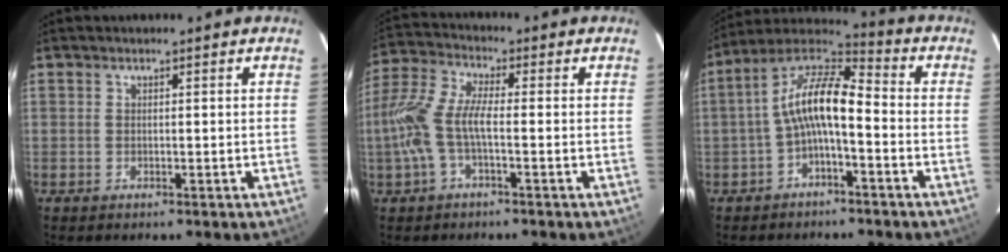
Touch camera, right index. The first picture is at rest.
{"total": 9.5, "force": [-2.1, 2.7, 8.8], "torque": [-0.204, 0.007, -0.044]}
{"total": 10.7, "force": [-2.5, 3.7, 9.7], "torque": [-0.198, 0.022, -0.052]}